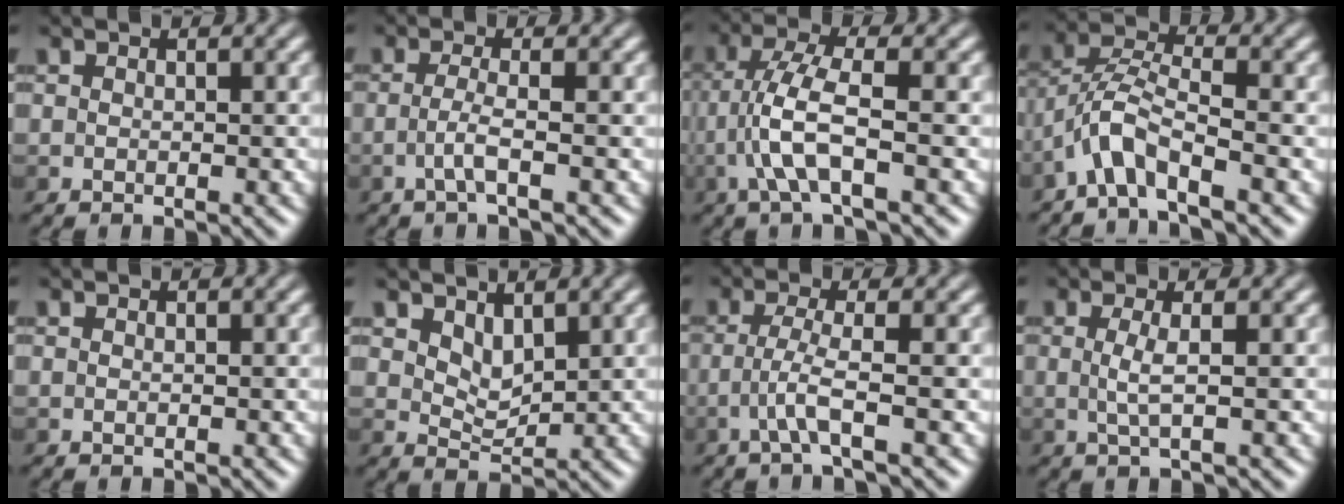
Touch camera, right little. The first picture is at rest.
{"total": 1.8, "force": [-0.8, -0.3, 1.5], "torque": [-0.036, 0.004, -0.017]}
{"total": 4.1, "force": [-1.5, 0.5, 3.8], "torque": [-0.087, 0.013, -0.031]}
{"total": 3.9, "force": [-2.7, 0.5, 2.7], "torque": [-0.054, 0.016, -0.058]}
{"total": 0.0}
{"total": 2.1, "force": [1.4, 1.1, 1.2], "torque": [-0.029, -0.007, 0.028]}
{"total": 2.4, "force": [-1.2, -0.5, 2.0], "torque": [-0.048, 0.008, -0.028]}
{"total": 1.5, "force": [0.0, -0.3, 1.4], "torque": [-0.034, 0.002, 0.003]}